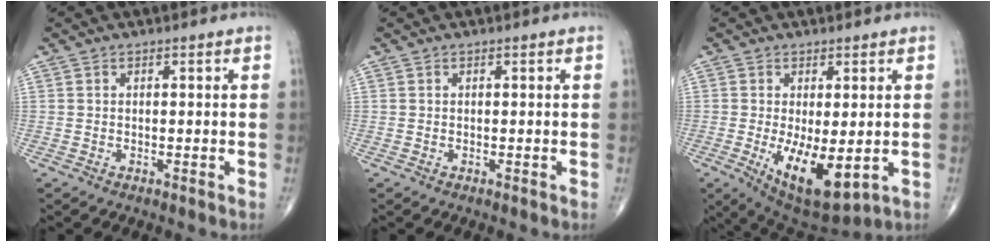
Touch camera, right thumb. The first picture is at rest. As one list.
[{"total": 0.0}, {"total": 11.2, "force": [-2.1, 4.6, 9.9], "torque": [-0.153, -0.027, -0.016]}]